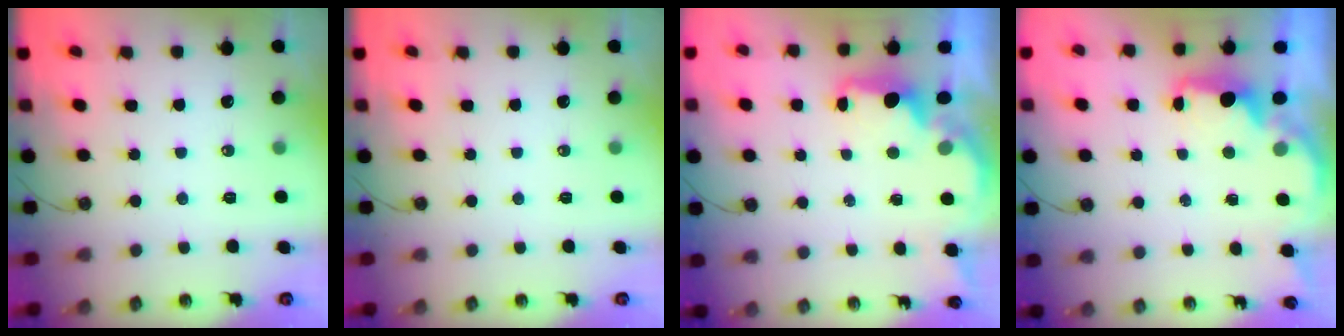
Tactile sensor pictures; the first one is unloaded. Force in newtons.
{"total": 0.0}
{"total": 2.0, "press": 1.8, "slide": 0.7}
{"total": 2.5, "press": 2.3, "slide": 0.8}